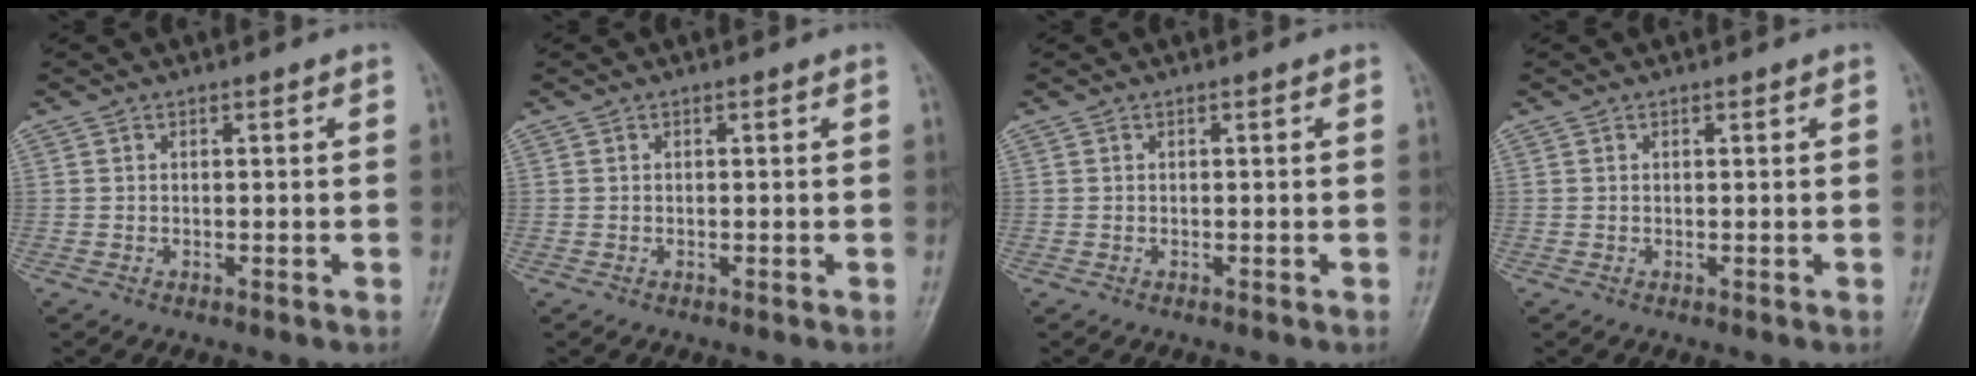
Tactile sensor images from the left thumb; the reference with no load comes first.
{"total": 0.0}
{"total": 0.0}
{"total": 0.0}